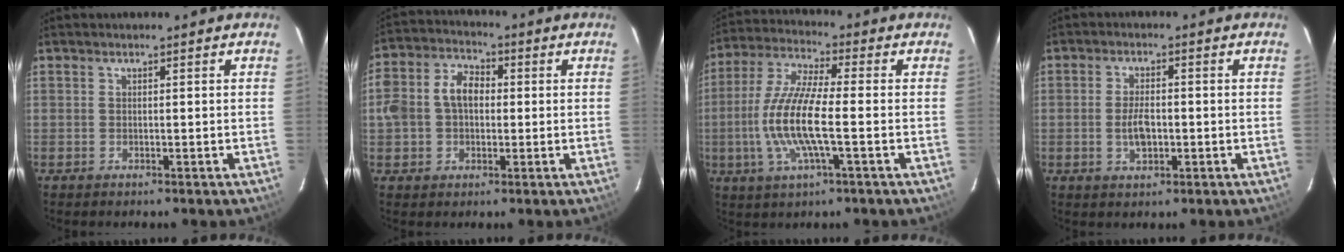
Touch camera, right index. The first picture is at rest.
{"total": 9.3, "force": [0.2, 6.9, 6.3], "torque": [-0.135, 0.030, 0.000]}
{"total": 12.7, "force": [-2.3, 2.3, 12.3], "torque": [-0.254, -0.003, -0.049]}
{"total": 4.7, "force": [-0.9, 2.4, 3.9], "torque": [-0.077, 0.000, -0.012]}